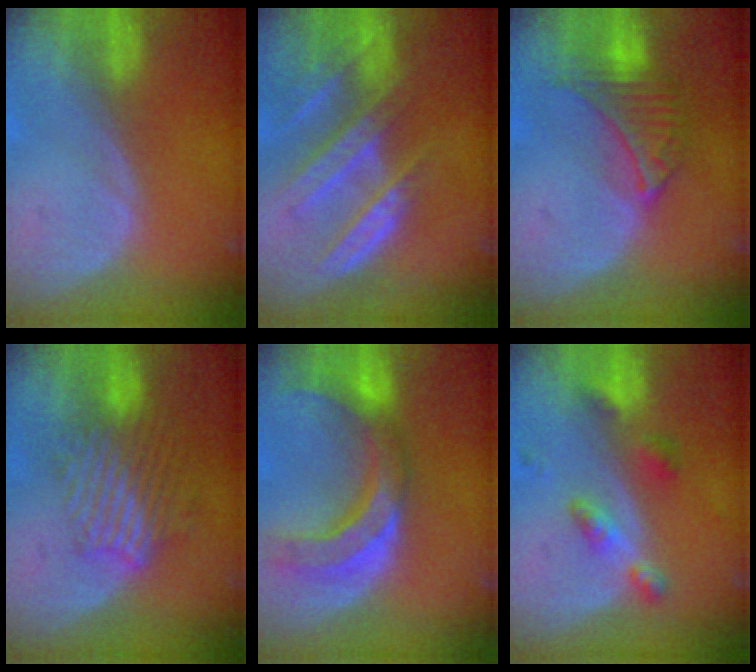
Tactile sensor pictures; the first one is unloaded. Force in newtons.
{"total": 9.4, "press": 8.3, "slide": 4.4}
{"total": 6.7, "press": 6.6, "slide": 0.7}
{"total": 9.5, "press": 8.0, "slide": 5.1}
{"total": 10.3, "press": 9.5, "slide": 4.0}
{"total": 5.6, "press": 4.9, "slide": 2.7}